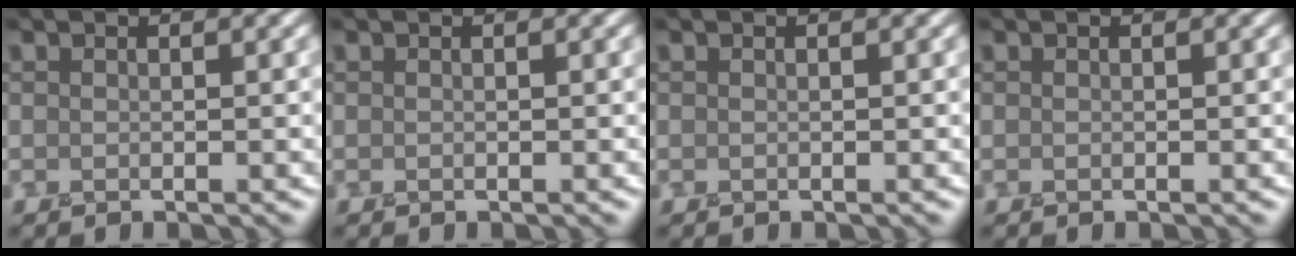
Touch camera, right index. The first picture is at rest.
{"total": 0.0}
{"total": 0.0}
{"total": 0.0}